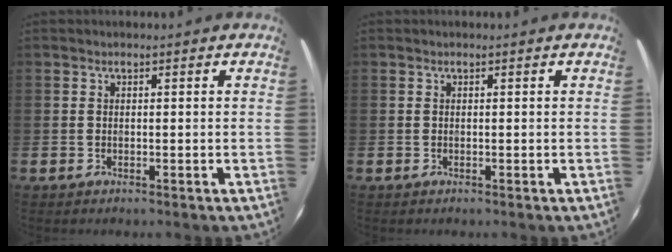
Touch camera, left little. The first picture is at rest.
{"total": 0.0}